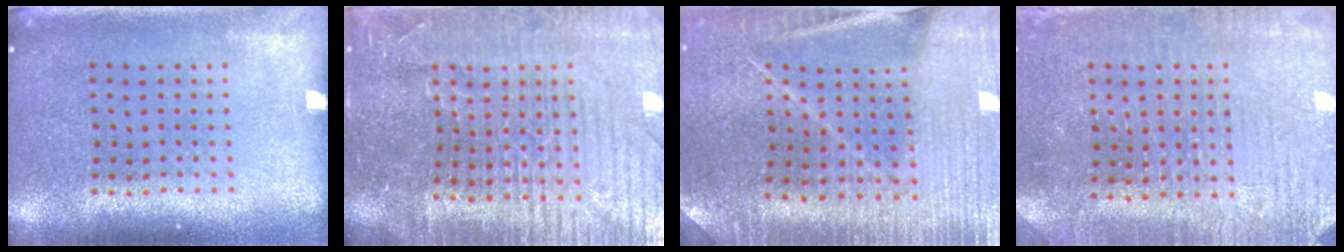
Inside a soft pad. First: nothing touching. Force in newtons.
{"total": 5.0, "press": 4.7, "slide": 1.9}
{"total": 2.6, "press": 2.6, "slide": 0.4}
{"total": 3.0, "press": 2.9, "slide": 0.7}